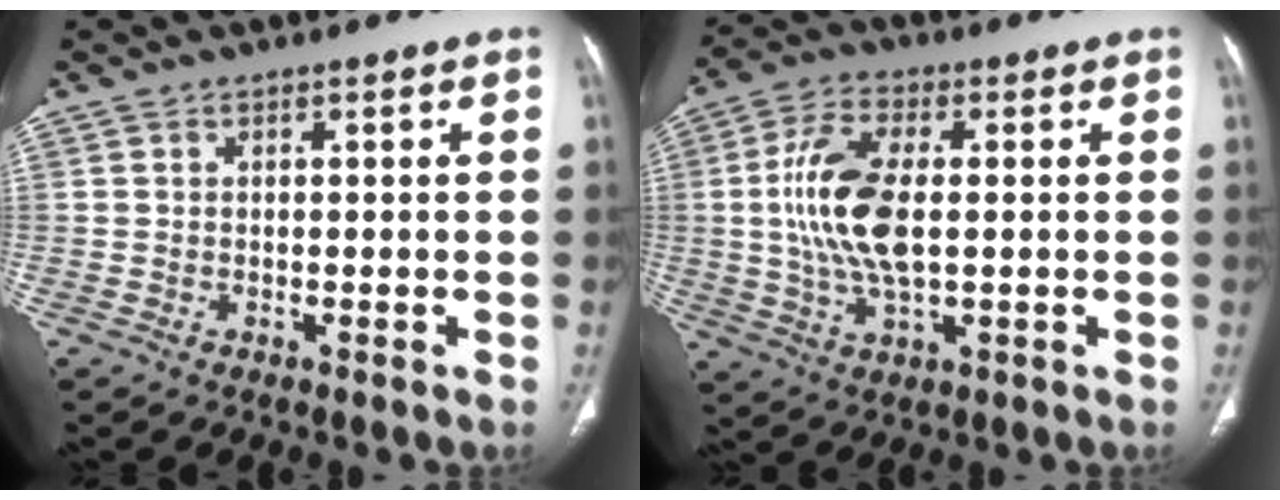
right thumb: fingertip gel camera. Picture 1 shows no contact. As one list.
[{"total": 13.2, "force": [0.7, 6.2, 11.6], "torque": [-0.240, 0.004, 0.014]}]